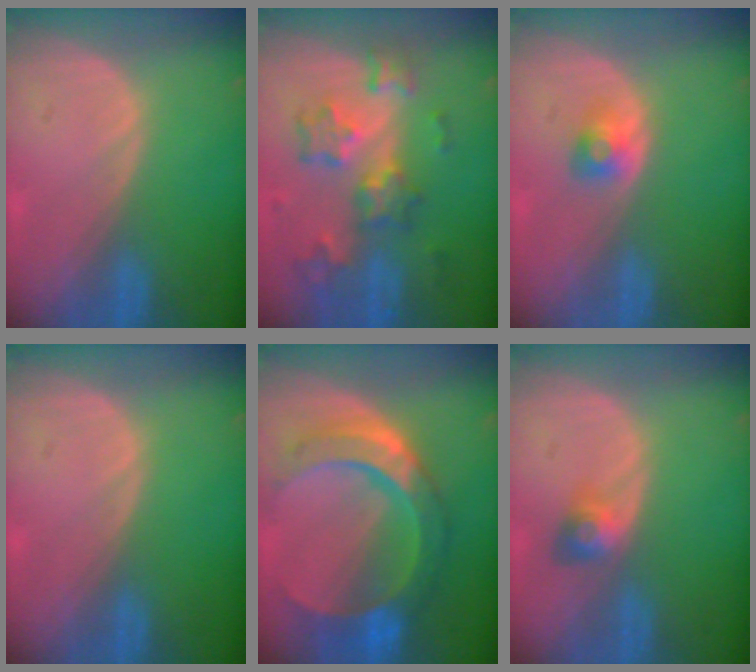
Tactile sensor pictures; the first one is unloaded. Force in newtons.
{"total": 8.7, "press": 7.7, "slide": 4.1}
{"total": 2.5, "press": 2.3, "slide": 0.9}
{"total": 0.0}
{"total": 10.6, "press": 10.6, "slide": 1.1}
{"total": 3.1, "press": 2.8, "slide": 1.4}